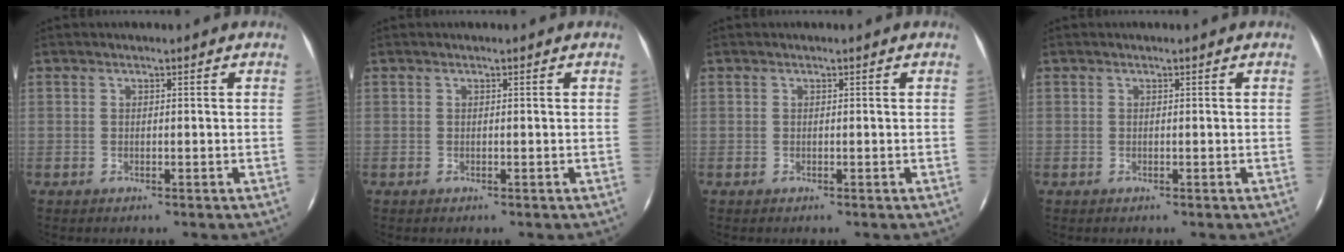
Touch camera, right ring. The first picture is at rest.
{"total": 0.0}
{"total": 0.0}
{"total": 0.0}